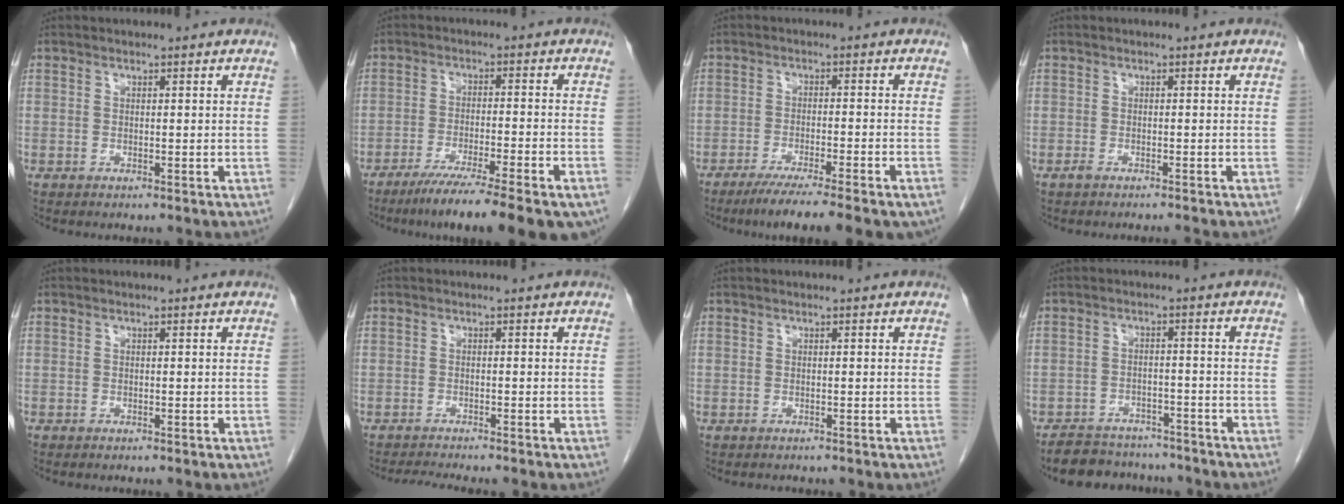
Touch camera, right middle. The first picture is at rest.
{"total": 14.8, "force": [-11.0, 1.0, 9.9], "torque": [-0.120, -0.029, -0.168]}
{"total": 11.1, "force": [-8.5, 0.5, 7.0], "torque": [-0.093, -0.023, -0.126]}
{"total": 1.5, "force": [-1.4, -0.1, 0.6], "torque": [-0.013, -0.003, -0.021]}
{"total": 0.0}
{"total": 4.1, "force": [-3.7, -0.3, 1.6], "torque": [-0.025, -0.010, -0.057]}
{"total": 0.9, "force": [-0.8, 0.3, 0.2], "torque": [-0.007, -0.001, -0.013]}
{"total": 10.2, "force": [-9.1, 3.8, 2.4], "torque": [-0.031, 0.008, -0.125]}